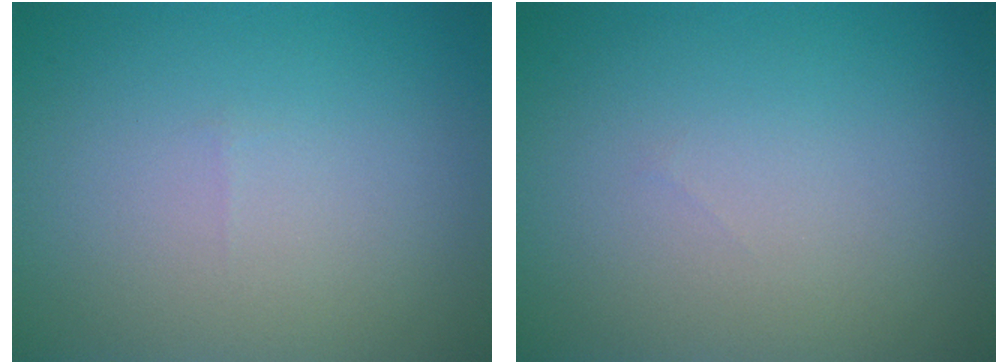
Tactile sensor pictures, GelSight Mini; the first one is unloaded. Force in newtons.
{"total": 0.0}